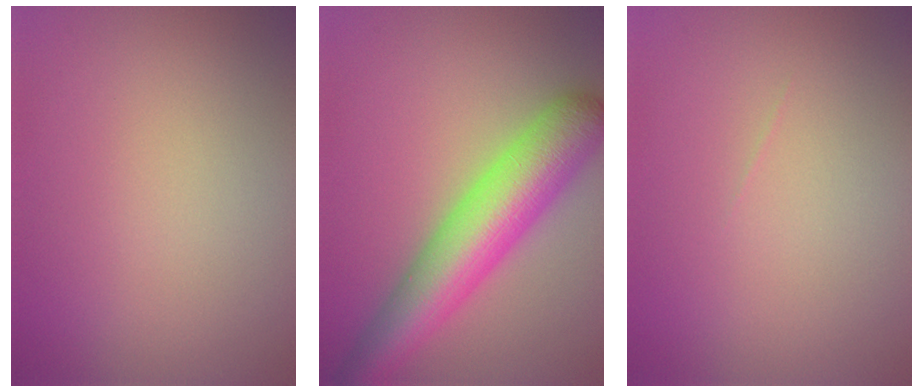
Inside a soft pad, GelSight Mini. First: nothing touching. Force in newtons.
{"total": 8.5, "press": 8.5, "slide": 0.3}
{"total": 0.0}